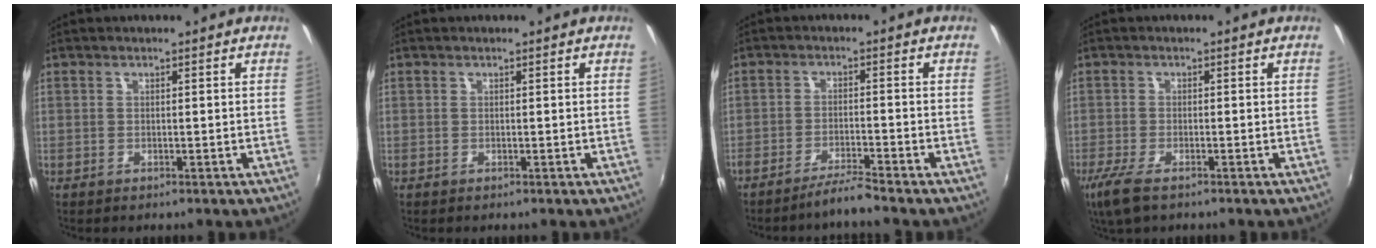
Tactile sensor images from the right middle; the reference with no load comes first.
{"total": 0.0}
{"total": 4.1, "force": [-3.7, -0.9, 1.5], "torque": [-0.046, 0.000, -0.070]}
{"total": 5.4, "force": [-3.6, 1.5, 3.7], "torque": [-0.092, -0.018, -0.070]}